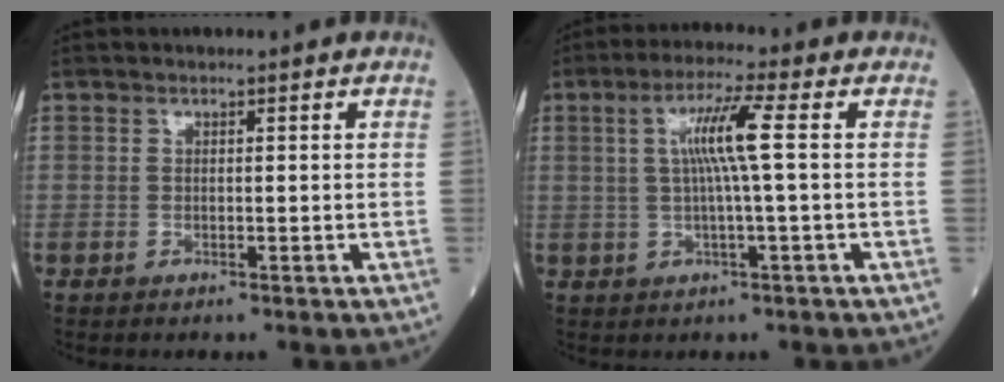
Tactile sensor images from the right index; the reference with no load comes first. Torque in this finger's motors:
{"motor_torque": [1.07, 0.32, 0.54, 0.16]}